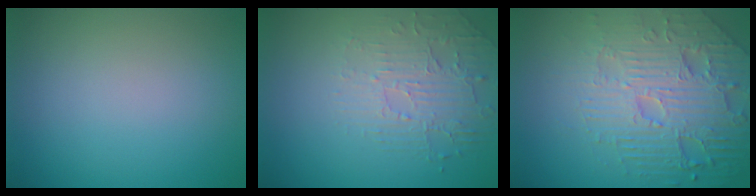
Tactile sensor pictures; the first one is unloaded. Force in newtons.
{"total": 2.2, "press": 1.7, "slide": 1.5}
{"total": 7.8, "press": 5.8, "slide": 5.3}